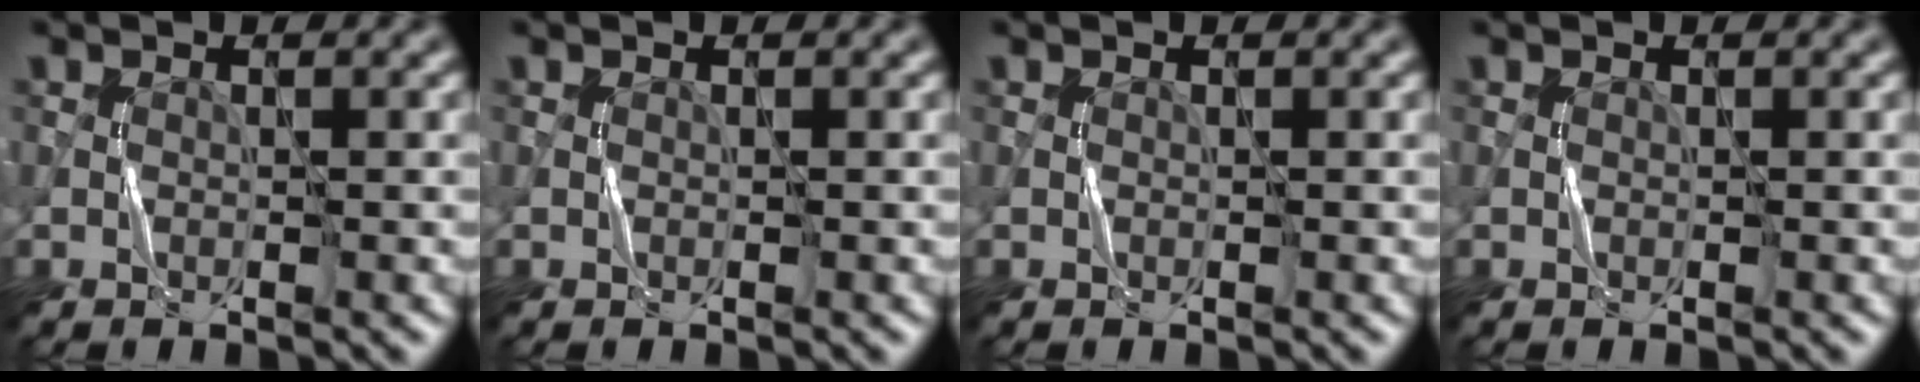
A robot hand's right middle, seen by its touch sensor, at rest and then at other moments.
{"total": 0.0}
{"total": 0.0}
{"total": 0.0}